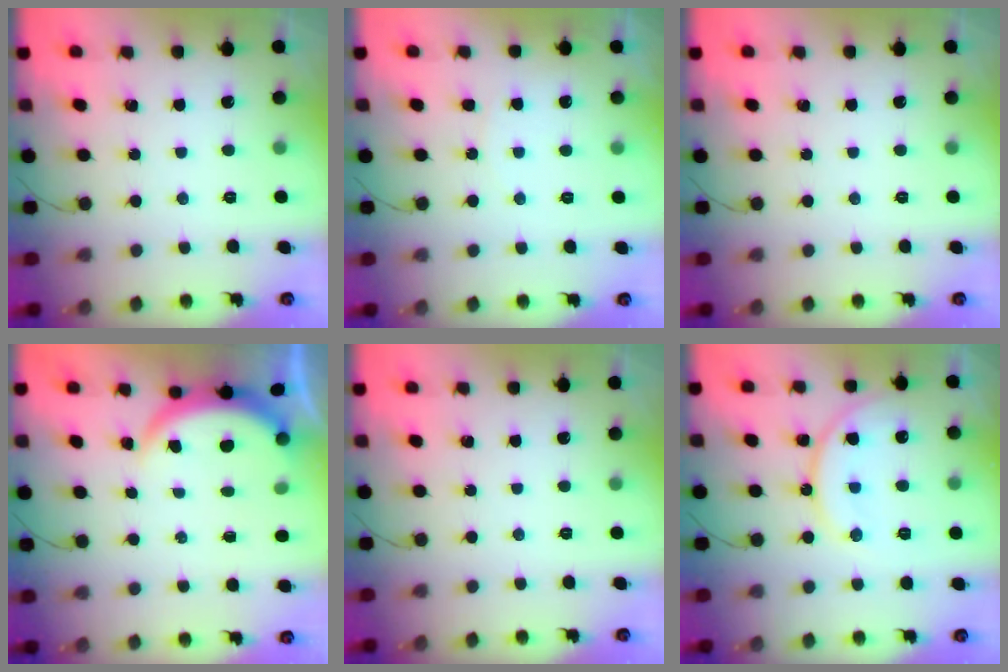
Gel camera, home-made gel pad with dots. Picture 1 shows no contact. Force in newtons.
{"total": 3.3, "press": 3.3, "slide": 0.3}
{"total": 0.0}
{"total": 3.9, "press": 3.9, "slide": 0.2}
{"total": 0.0}
{"total": 13.3, "press": 13.3, "slide": 1.3}